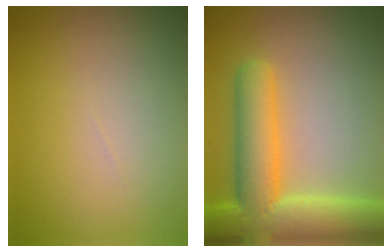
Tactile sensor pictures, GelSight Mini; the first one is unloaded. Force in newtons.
{"total": 9.6, "press": 9.6, "slide": 0.7}